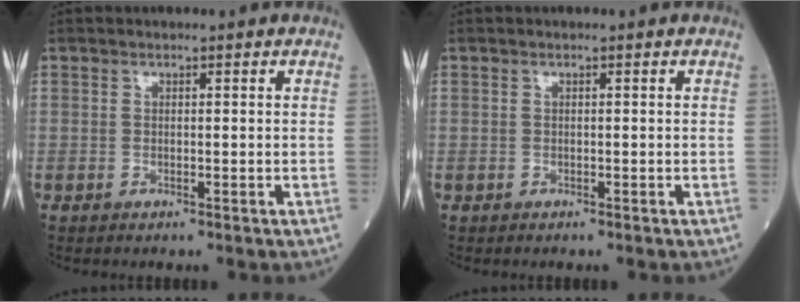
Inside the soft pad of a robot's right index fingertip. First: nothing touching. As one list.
[{"total": 0.0}]